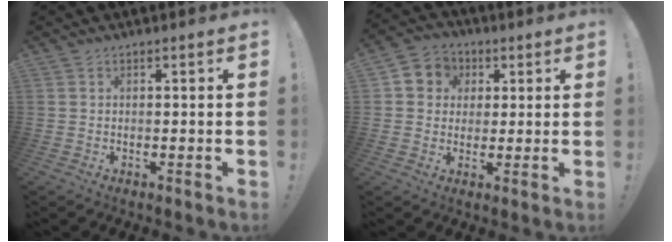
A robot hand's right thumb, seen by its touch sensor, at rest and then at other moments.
{"total": 7.1, "force": [0.8, 6.7, 2.1], "torque": [-0.029, 0.007, 0.020]}